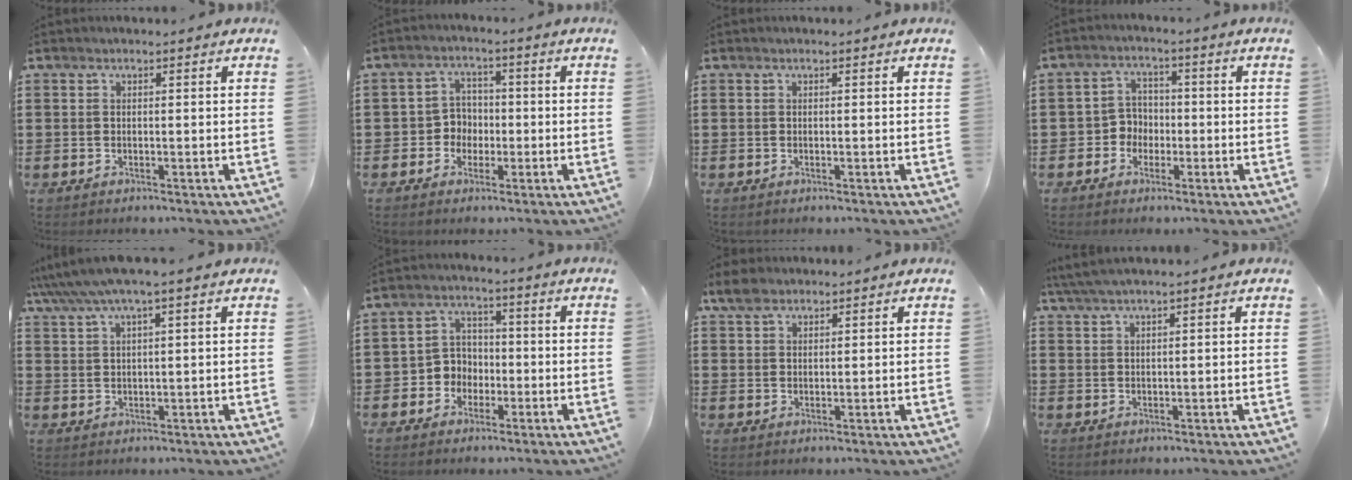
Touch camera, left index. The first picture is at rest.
{"total": 4.0, "force": [-1.1, 3.7, 1.2], "torque": [-0.038, 0.009, -0.025]}
{"total": 0.0}
{"total": 3.9, "force": [-1.5, 3.4, 1.3], "torque": [-0.036, 0.008, -0.034]}
{"total": 4.3, "force": [2.9, 0.0, 3.2], "torque": [-0.070, -0.003, 0.050]}
{"total": 4.5, "force": [-1.8, 4.0, 1.0], "torque": [-0.041, 0.009, -0.042]}
{"total": 3.7, "force": [2.7, 1.8, 1.7], "torque": [-0.042, 0.008, 0.050]}
{"total": 2.7, "force": [2.1, 0.0, 1.6], "torque": [-0.035, 0.004, 0.041]}